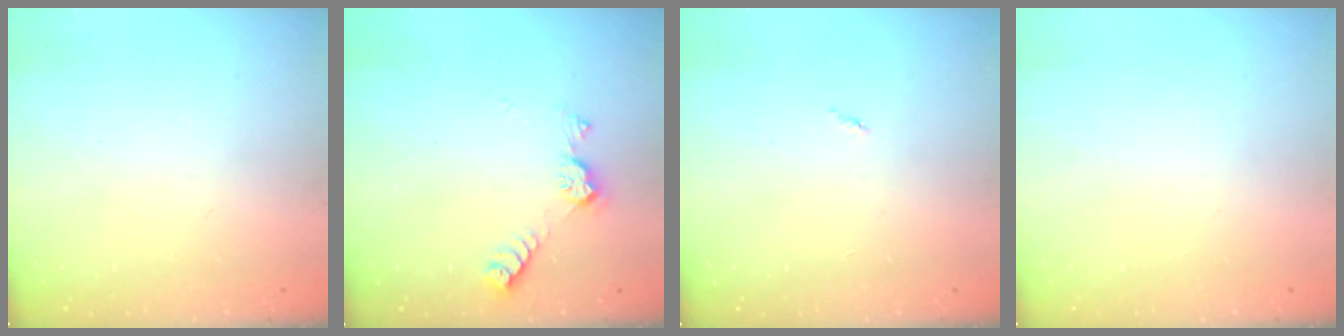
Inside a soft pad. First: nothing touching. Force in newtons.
{"total": 5.5, "press": 5.4, "slide": 1.1}
{"total": 3.0, "press": 3.0, "slide": 0.2}
{"total": 0.0}